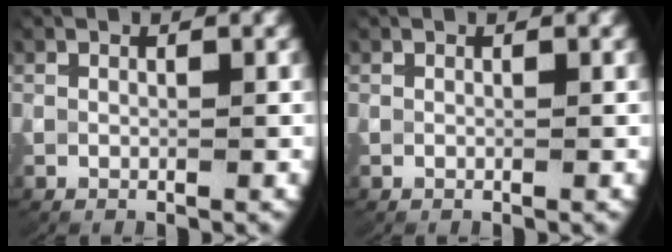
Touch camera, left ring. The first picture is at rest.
{"total": 0.0}